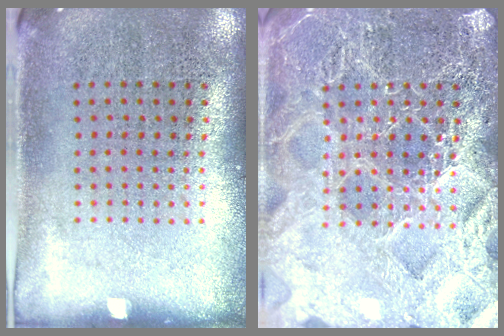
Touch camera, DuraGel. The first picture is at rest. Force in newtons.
{"total": 6.2, "press": 6.2, "slide": 0.8}